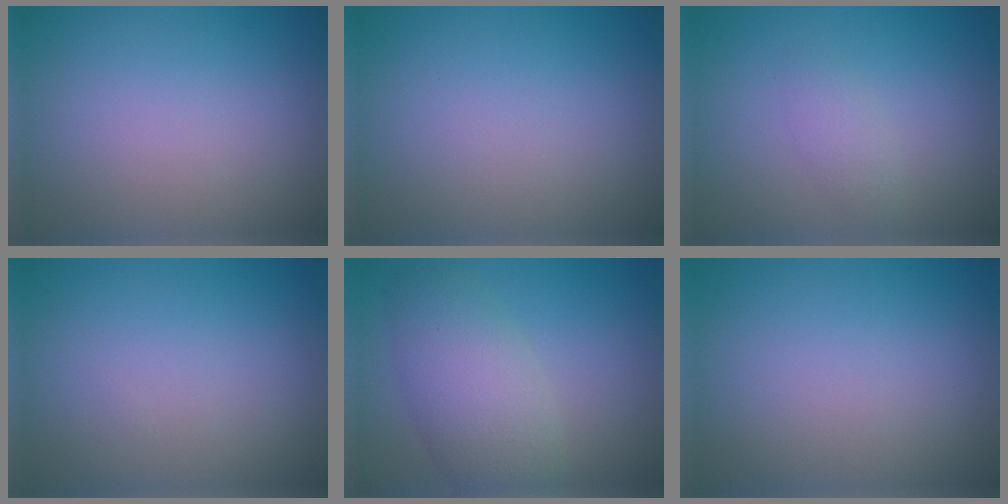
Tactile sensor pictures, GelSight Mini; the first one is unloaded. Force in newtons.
{"total": 0.0}
{"total": 1.4, "press": 1.4, "slide": 0.0}
{"total": 0.0}
{"total": 5.3, "press": 5.3, "slide": 0.3}
{"total": 0.0}